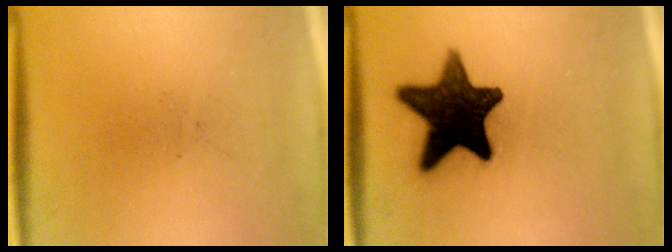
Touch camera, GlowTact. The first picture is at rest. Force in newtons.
{"total": 15.8}